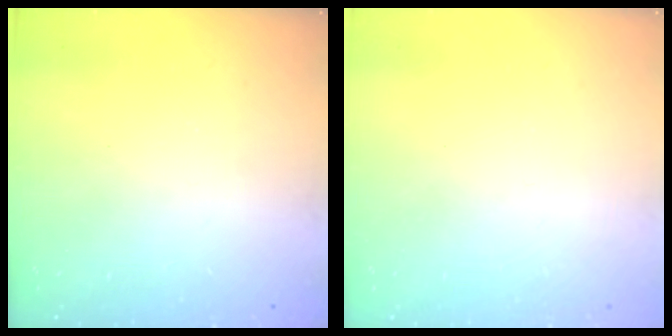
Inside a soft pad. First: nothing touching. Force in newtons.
{"total": 0.0}